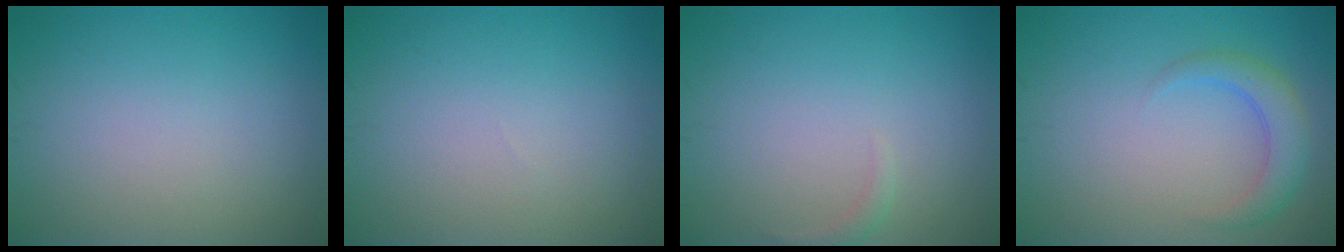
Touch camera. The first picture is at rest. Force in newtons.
{"total": 0.0}
{"total": 0.8, "press": 0.7, "slide": 0.1}
{"total": 3.0, "press": 3.0, "slide": 0.1}